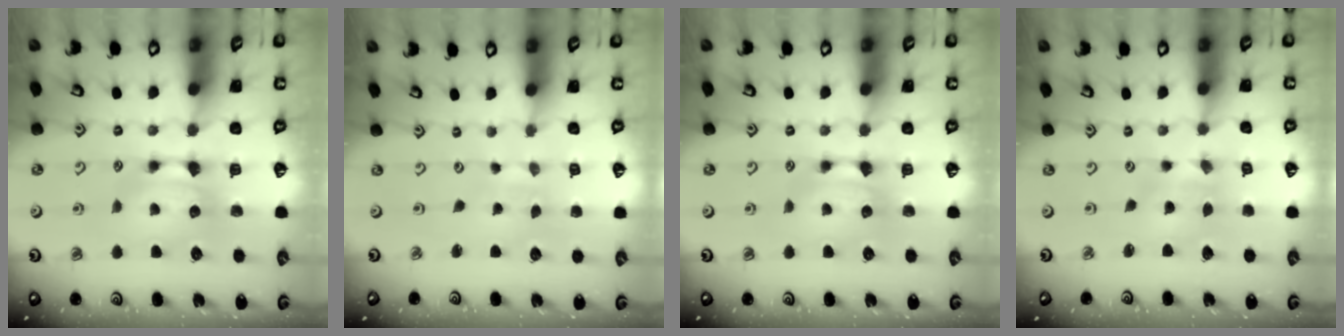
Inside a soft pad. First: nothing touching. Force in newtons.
{"total": 5.0, "press": 5.0, "slide": 0.2}
{"total": 0.0}
{"total": 1.9, "press": 1.5, "slide": 1.2}